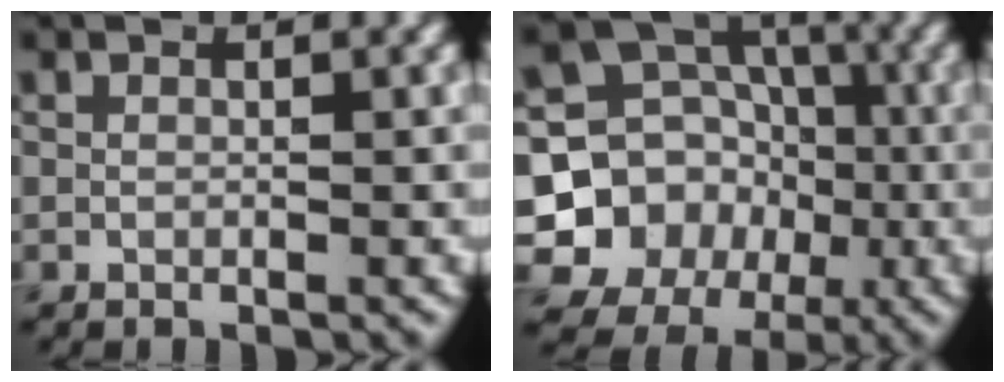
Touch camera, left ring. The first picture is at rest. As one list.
[{"total": 11.8, "force": [-2.7, 10.7, 4.1], "torque": [-0.084, -0.020, -0.062]}]